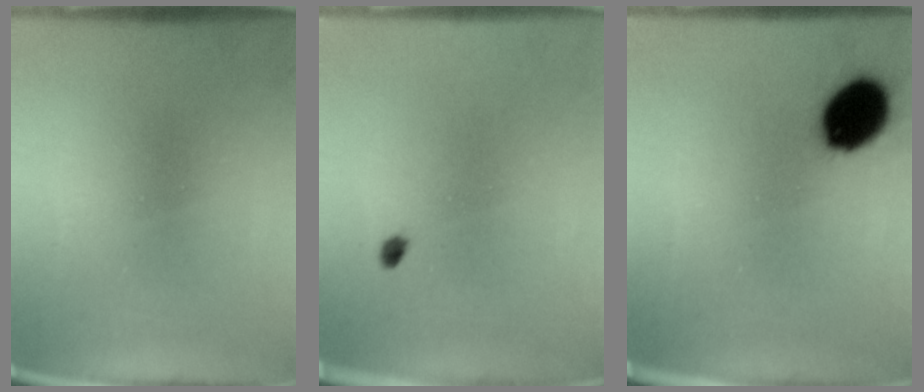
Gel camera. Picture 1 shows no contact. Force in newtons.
{"total": 1.6}
{"total": 11.9}